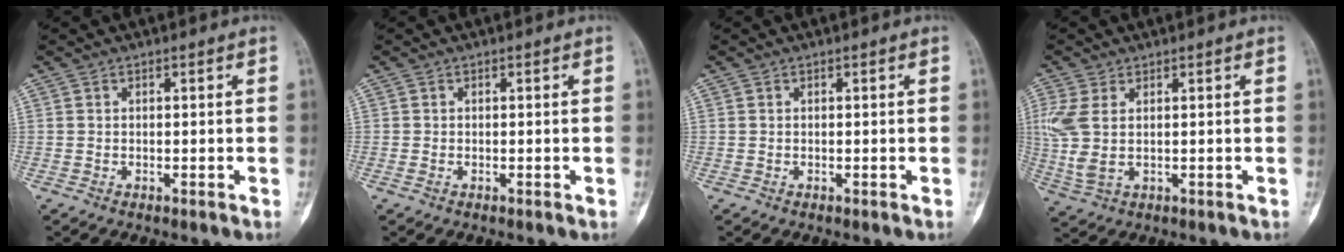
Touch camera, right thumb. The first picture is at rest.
{"total": 0.6, "force": [-0.2, 0.2, 0.5], "torque": [-0.008, -0.001, -0.005]}
{"total": 0.0}
{"total": 7.1, "force": [1.3, 3.8, 5.9], "torque": [-0.163, -0.002, 0.037]}